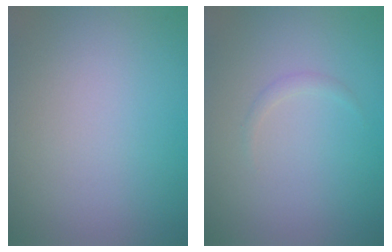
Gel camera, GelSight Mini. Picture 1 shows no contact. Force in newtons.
{"total": 0.6, "press": 0.6, "slide": 0.0}